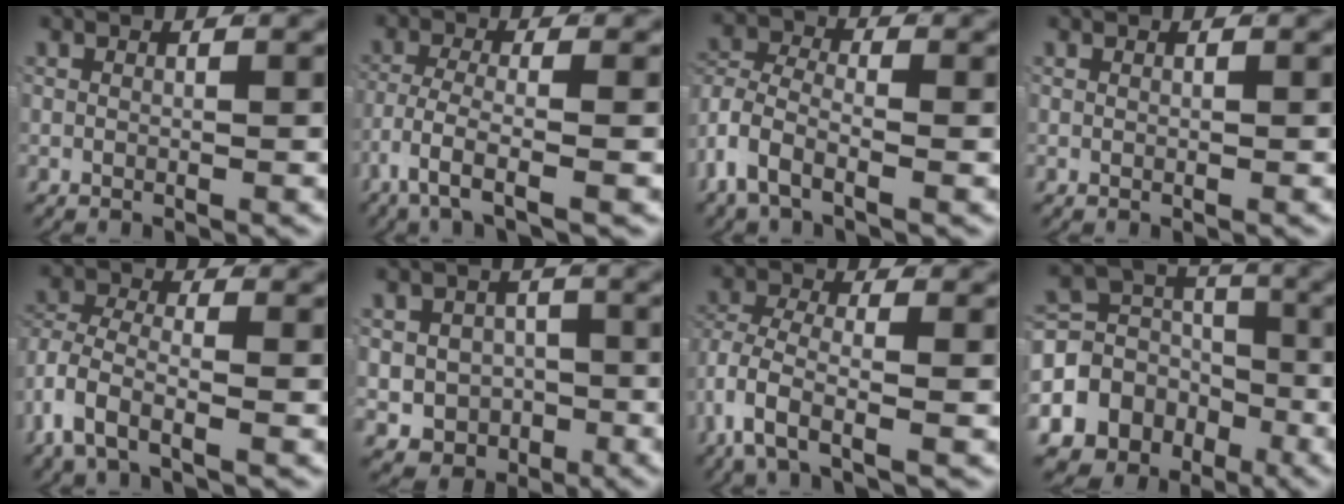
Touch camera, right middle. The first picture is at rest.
{"total": 4.8, "force": [-2.8, 1.2, 3.8], "torque": [-0.083, -0.019, -0.041]}
{"total": 5.9, "force": [-1.1, 4.5, 3.6], "torque": [-0.101, -0.016, -0.025]}
{"total": 0.0}
{"total": 5.0, "force": [-1.4, 3.4, 3.4], "torque": [-0.100, -0.026, -0.018]}
{"total": 9.0, "force": [-4.7, 7.5, 1.8], "torque": [-0.034, -0.040, -0.082]}
{"total": 4.4, "force": [-1.7, 2.3, 3.3], "torque": [-0.099, -0.033, -0.020]}
{"total": 17.2, "force": [-6.7, 13.9, 7.5], "torque": [-0.138, -0.057, -0.109]}